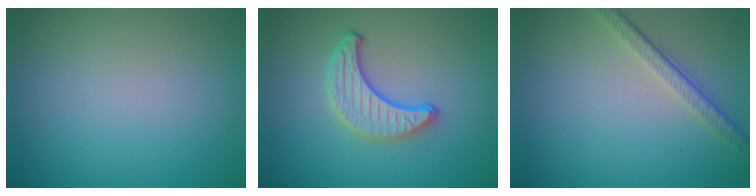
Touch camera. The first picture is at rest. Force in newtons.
{"total": 3.6, "press": 3.1, "slide": 1.8}
{"total": 3.3, "press": 2.3, "slide": 2.3}